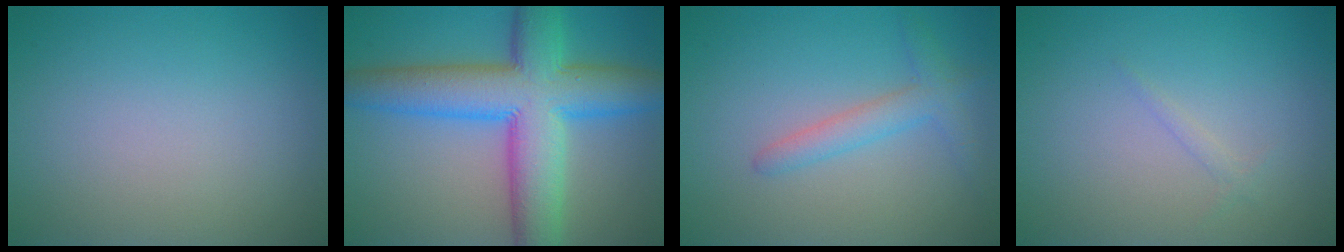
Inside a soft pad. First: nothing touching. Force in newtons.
{"total": 11.0, "press": 11.0, "slide": 0.2}
{"total": 2.4, "press": 2.4, "slide": 0.1}
{"total": 0.6, "press": 0.6, "slide": 0.1}